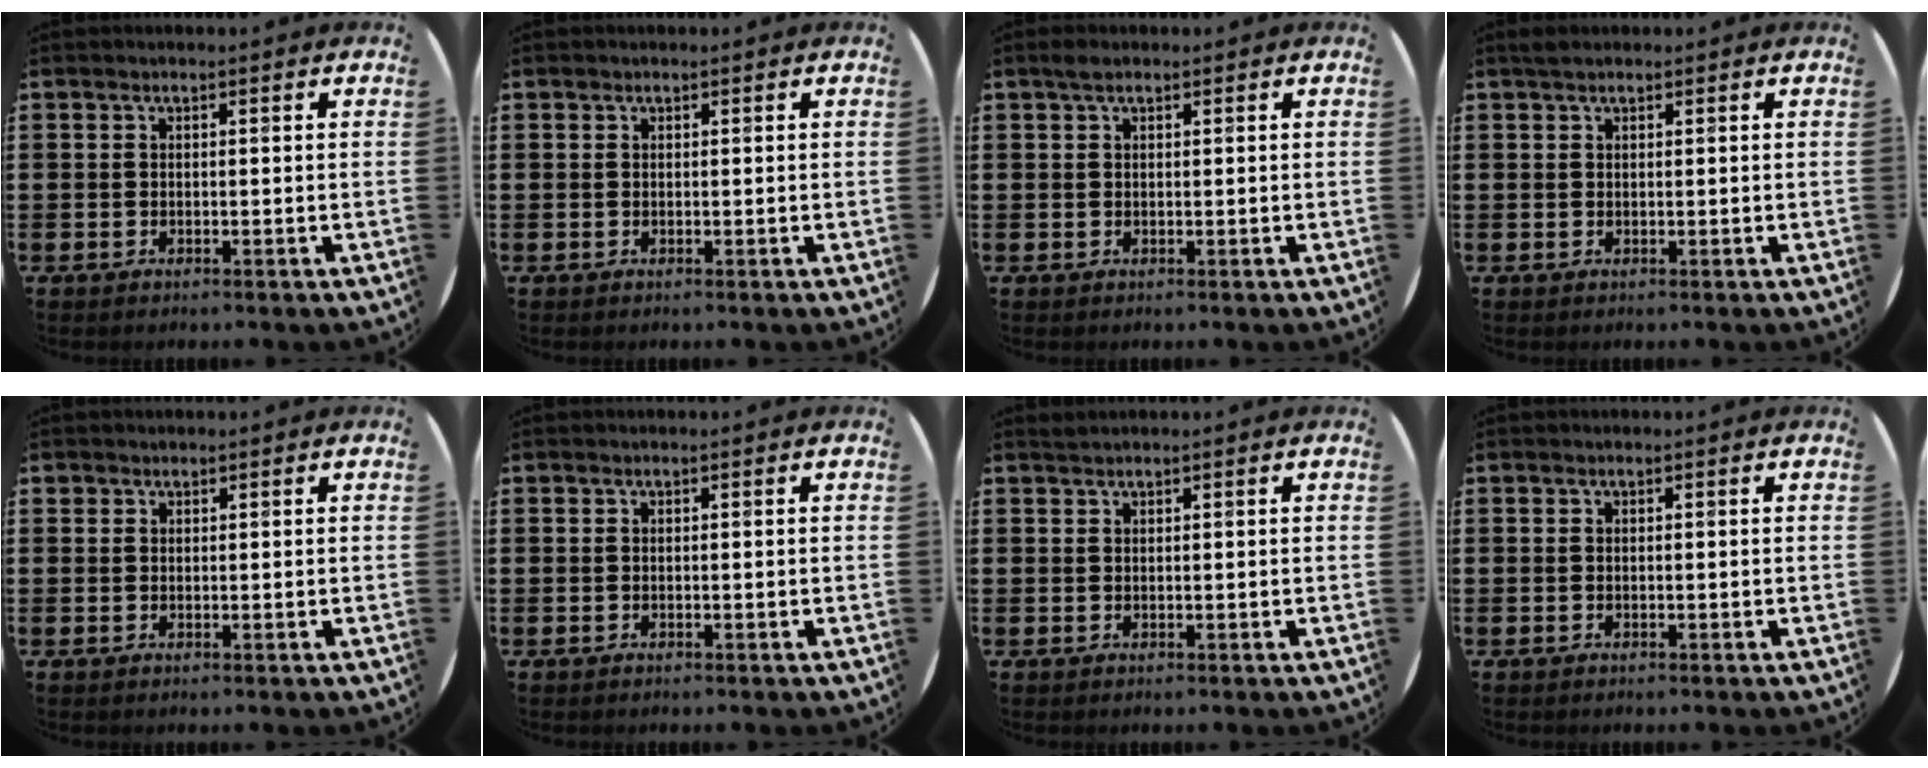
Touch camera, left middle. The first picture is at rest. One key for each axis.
{"total": 0.0}
{"total": 1.3, "fx": 0.9, "fy": 0.7, "fz": 0.7, "tx": -0.007, "ty": 0.002, "tz": 0.014}
{"total": 1.0, "fx": 0.9, "fy": 0.4, "fz": 0.2, "tx": 0.002, "ty": 0.001, "tz": 0.015}
{"total": 0.6, "fx": 0.5, "fy": 0.3, "fz": -0.2, "tx": 0.004, "ty": 0.005, "tz": 0.009}
{"total": 0.0}
{"total": 0.6, "fx": 0.6, "fy": -0.1, "fz": 0.0, "tx": -0.002, "ty": 0.000, "tz": 0.012}
{"total": 0.0}